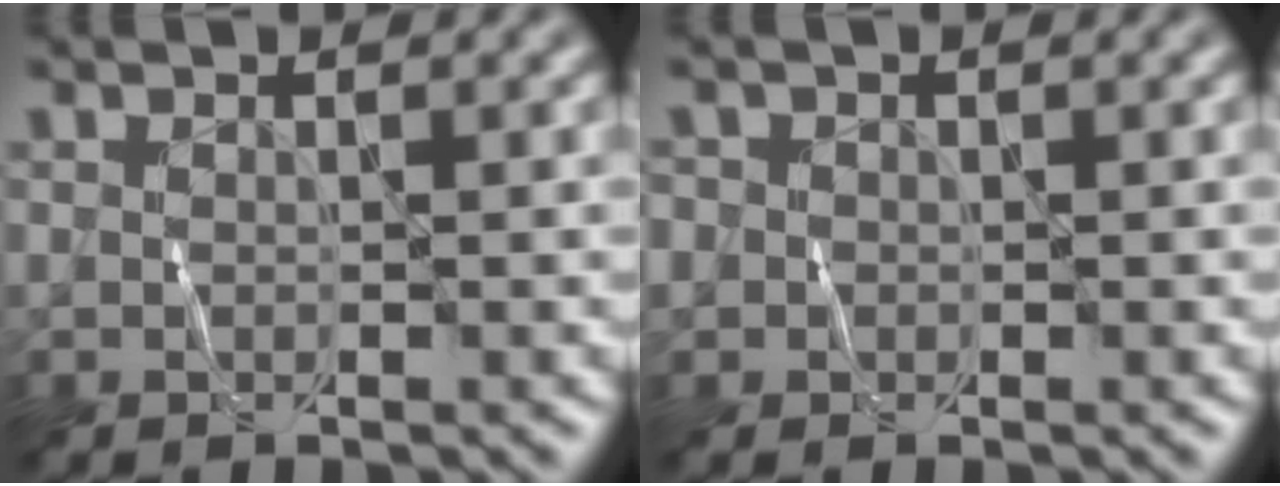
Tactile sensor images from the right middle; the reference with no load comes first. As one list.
[{"total": 1.5, "force": [0.2, 1.5, 0.3], "torque": [0.003, 0.004, -0.006]}]